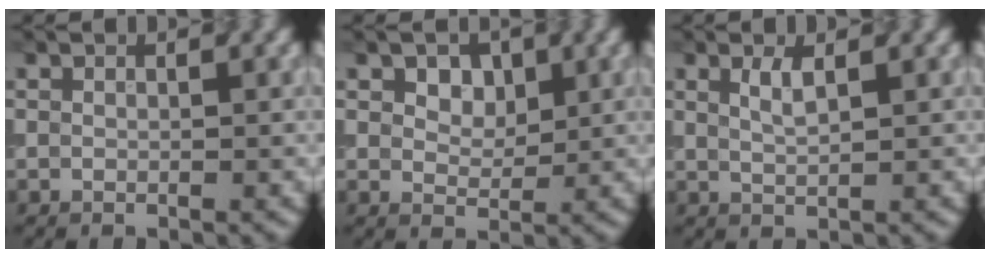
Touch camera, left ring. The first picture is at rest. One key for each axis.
{"total": 2.5, "fx": 1.1, "fy": 1.7, "fz": 1.4, "tx": -0.023, "ty": -0.002, "tz": 0.014}
{"total": 1.7, "fx": 0.9, "fy": 0.5, "fz": 1.4, "tx": -0.027, "ty": 0.000, "tz": 0.017}